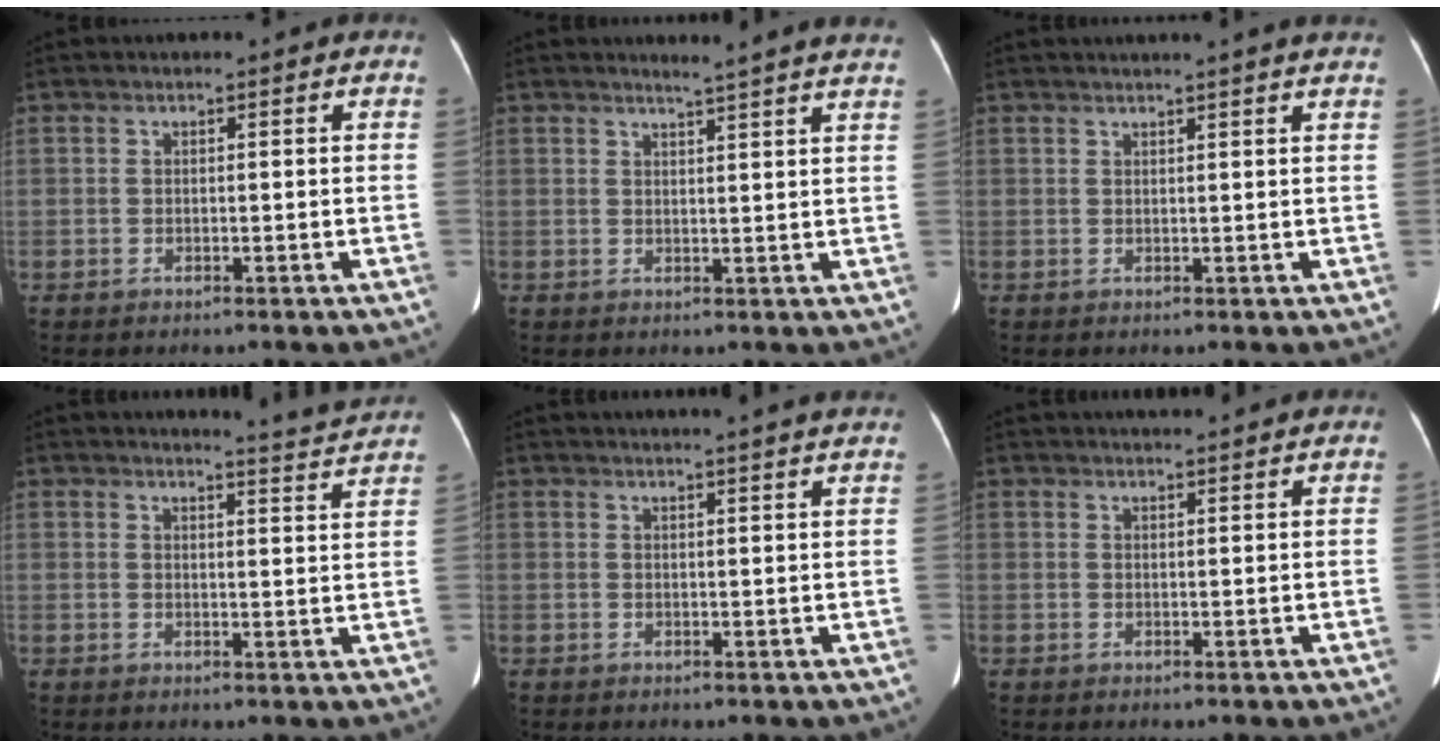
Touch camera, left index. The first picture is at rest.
{"total": 8.3, "force": [7.6, -0.7, 3.4], "torque": [-0.041, -0.006, 0.071]}
{"total": 6.2, "force": [5.5, -0.6, 2.8], "torque": [-0.036, 0.021, 0.054]}
{"total": 5.6, "force": [5.4, -1.2, 0.2], "torque": [-0.020, -0.025, 0.060]}
{"total": 11.2, "force": [10.3, -0.3, 4.3], "torque": [-0.060, 0.004, 0.108]}
{"total": 6.8, "force": [6.3, 0.4, 2.4], "torque": [-0.032, 0.026, 0.072]}